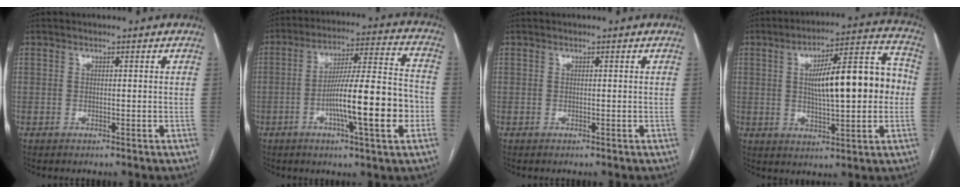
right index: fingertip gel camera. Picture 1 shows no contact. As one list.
[{"total": 16.2, "force": [-4.3, 1.1, 15.6], "torque": [-0.254, 0.008, -0.067]}, {"total": 0.0}, {"total": 15.9, "force": [0.9, 3.7, 15.5], "torque": [-0.232, 0.037, 0.016]}]